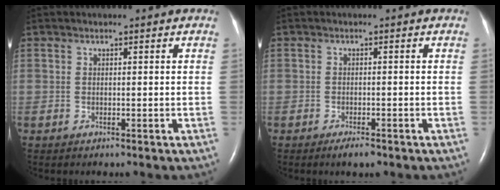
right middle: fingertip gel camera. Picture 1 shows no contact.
{"total": 1.9, "force": [-1.4, 0.5, 1.2], "torque": [-0.025, -0.003, -0.020]}